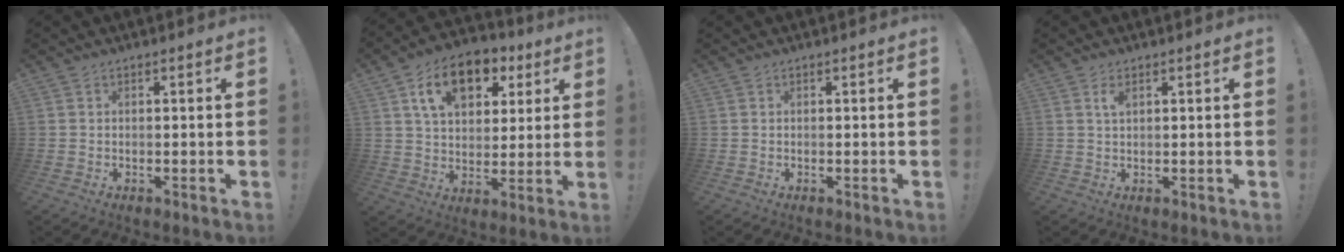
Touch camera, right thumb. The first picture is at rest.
{"total": 15.3, "force": [7.7, 9.7, 9.0], "torque": [-0.136, -0.028, 0.139]}
{"total": 0.0}
{"total": 2.1, "force": [1.1, 0.8, 1.6], "torque": [-0.020, -0.004, 0.015]}